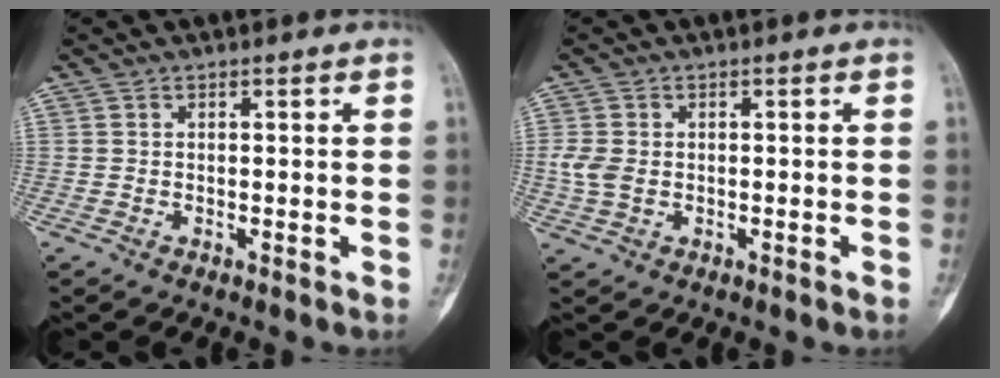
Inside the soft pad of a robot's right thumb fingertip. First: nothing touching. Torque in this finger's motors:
{"motor_torque": [-0.37, 0.45, 0.54, -0.01, 0.02]}